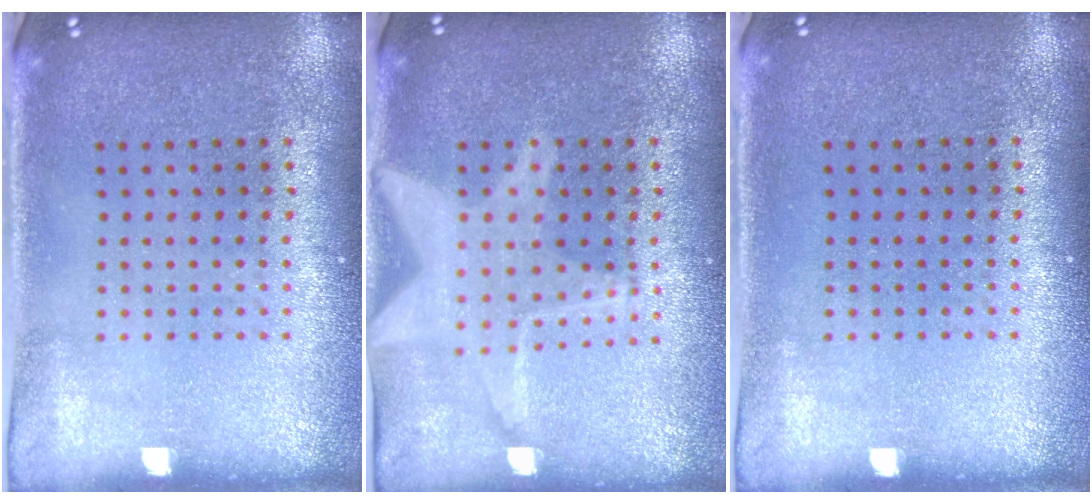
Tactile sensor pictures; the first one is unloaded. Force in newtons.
{"total": 2.9, "press": 2.9, "slide": 0.2}
{"total": 0.0}